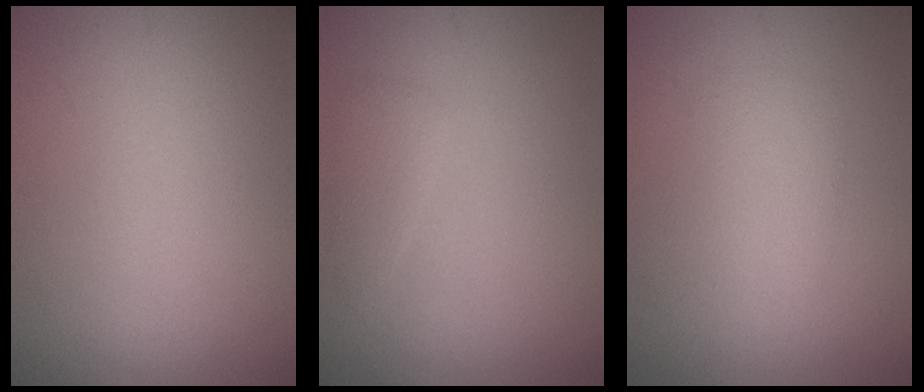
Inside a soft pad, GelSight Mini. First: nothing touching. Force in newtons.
{"total": 1.4, "press": 1.4, "slide": 0.2}
{"total": 2.4, "press": 2.4, "slide": 0.2}